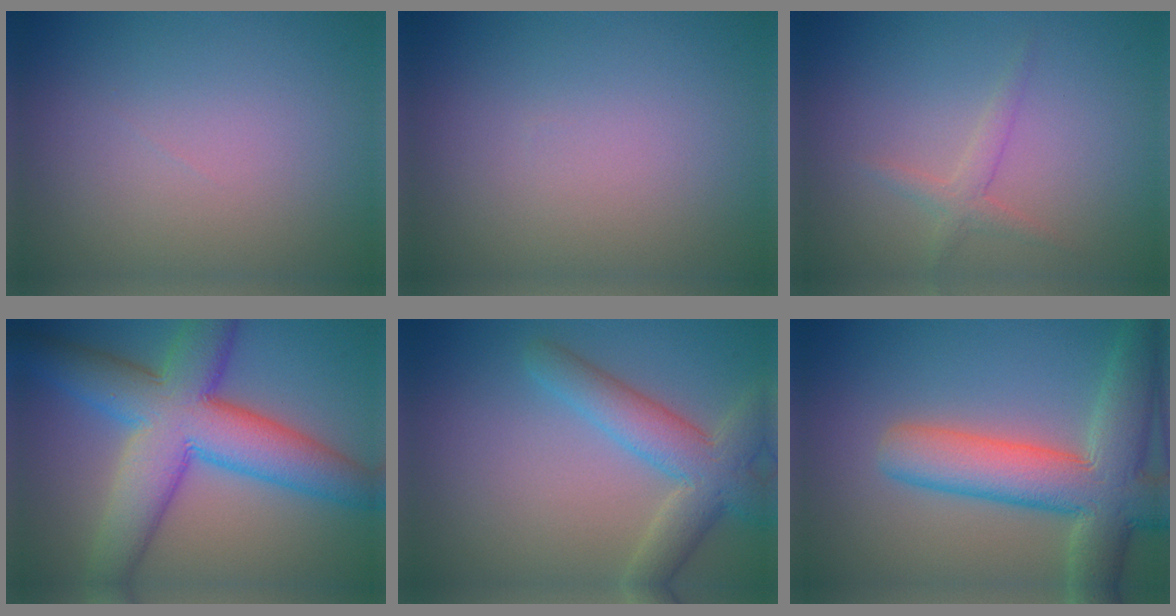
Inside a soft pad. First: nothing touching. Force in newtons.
{"total": 0.0}
{"total": 1.7, "press": 1.7, "slide": 0.1}
{"total": 11.1, "press": 11.1, "slide": 0.4}
{"total": 5.2, "press": 5.2, "slide": 0.3}
{"total": 8.6, "press": 8.6, "slide": 0.7}